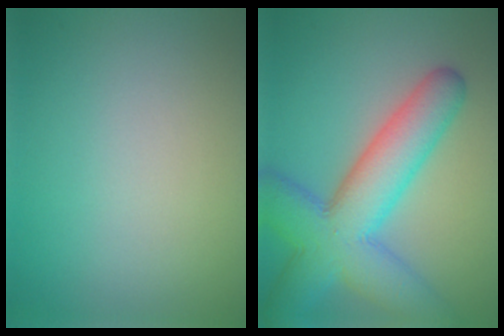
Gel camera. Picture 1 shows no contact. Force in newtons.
{"total": 9.3, "press": 9.3, "slide": 0.3}